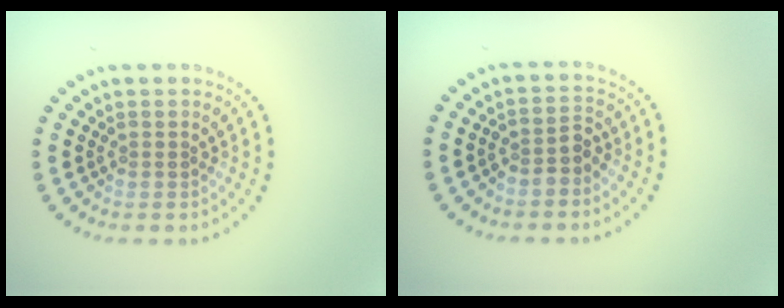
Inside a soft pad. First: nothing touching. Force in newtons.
{"total": 1.9, "press": 1.6, "slide": 1.1}